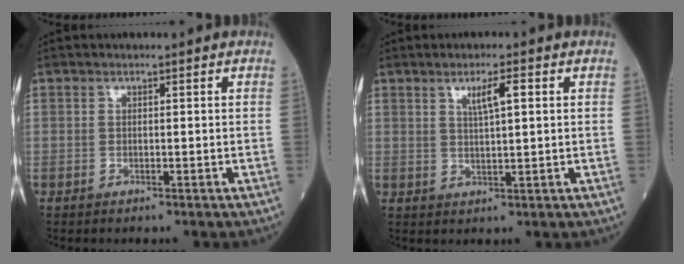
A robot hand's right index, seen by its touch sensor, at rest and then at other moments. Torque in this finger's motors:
{"motor_torque": [0.11, 0.05, 0.05, 0.03]}